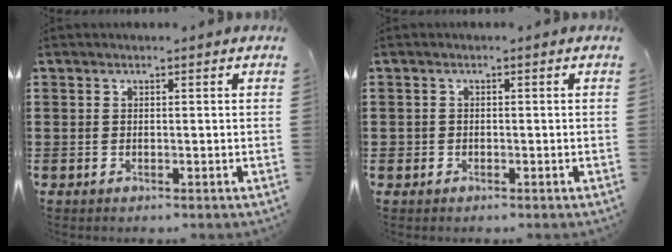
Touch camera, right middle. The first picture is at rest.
{"total": 0.9, "force": [-0.3, 0.9, 0.1], "torque": [-0.004, 0.006, -0.009]}